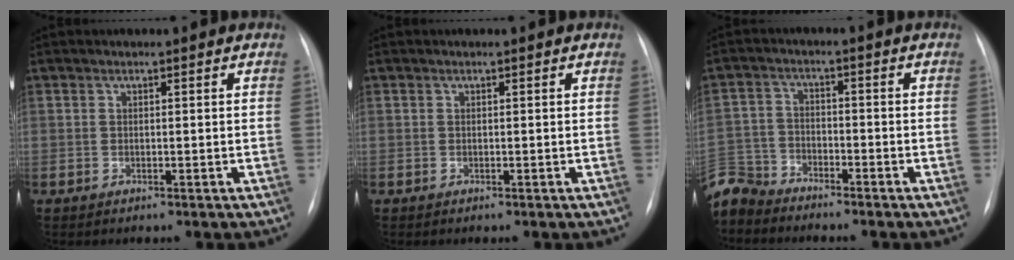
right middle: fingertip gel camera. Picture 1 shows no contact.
{"total": 0.0}
{"total": 7.2, "force": [-6.9, 2.0, -0.1], "torque": [-0.002, -0.001, -0.142]}